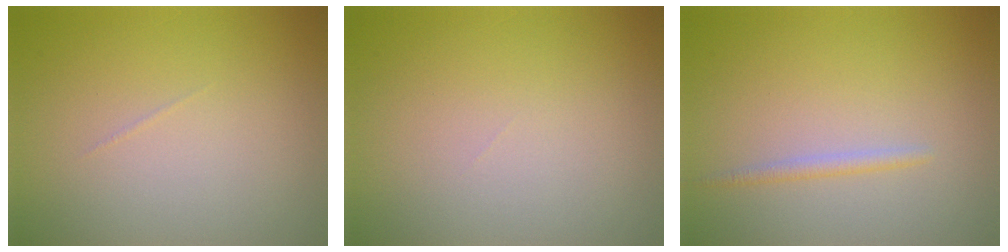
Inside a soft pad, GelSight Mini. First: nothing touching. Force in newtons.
{"total": 0.0}
{"total": 1.0, "press": 1.0, "slide": 0.1}